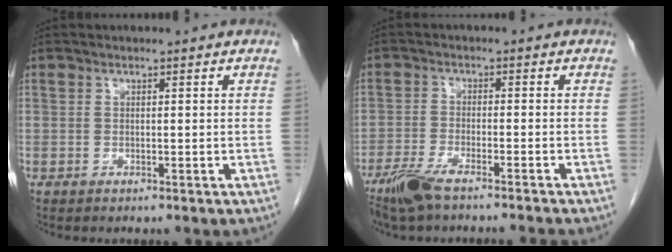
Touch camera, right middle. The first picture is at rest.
{"total": 7.3, "force": [-6.0, 0.1, 4.2], "torque": [-0.075, -0.017, -0.108]}